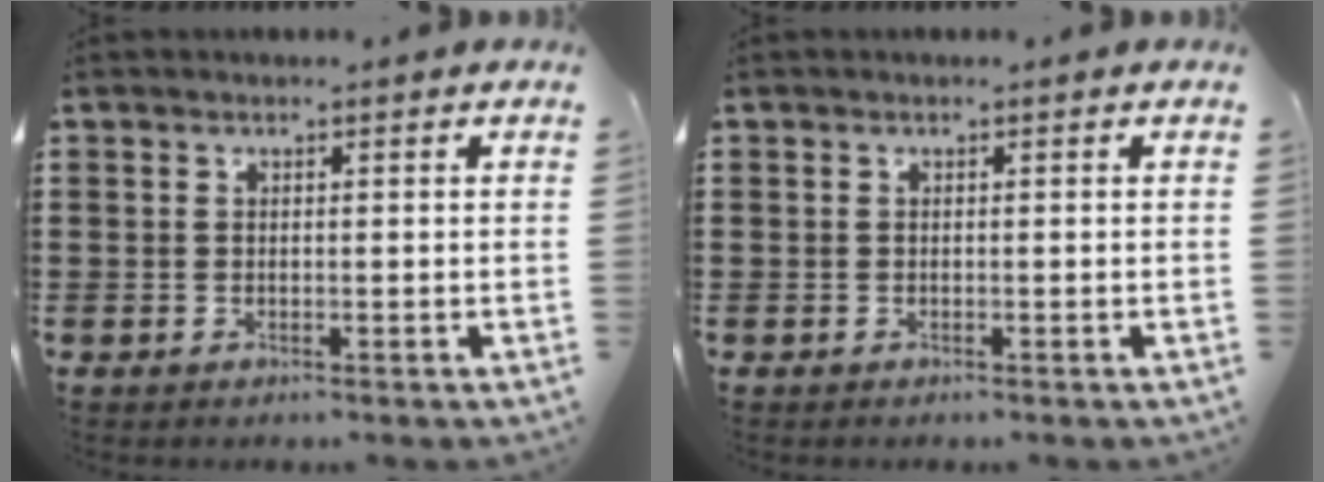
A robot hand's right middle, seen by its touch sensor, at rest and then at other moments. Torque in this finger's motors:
{"motor_torque": [-0.96, 1.09, -0.02, -0.01]}